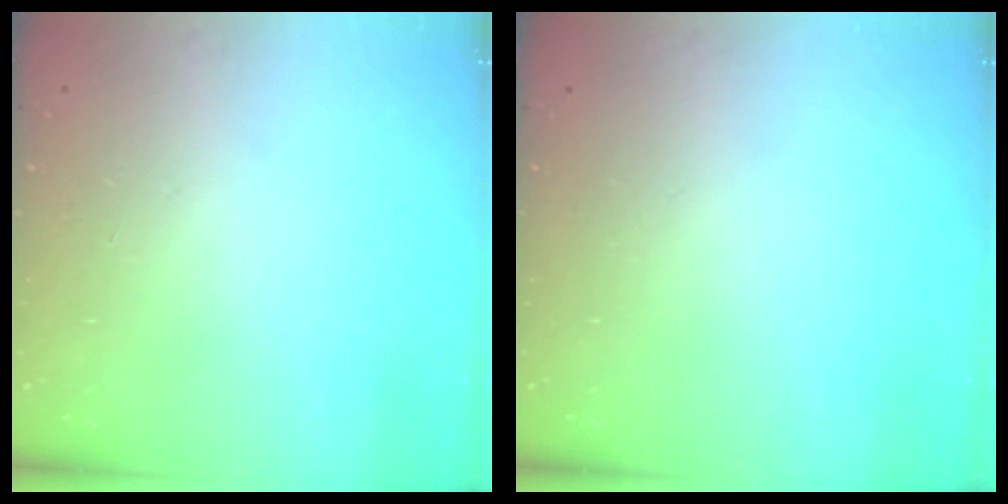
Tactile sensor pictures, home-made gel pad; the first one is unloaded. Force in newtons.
{"total": 0.0}